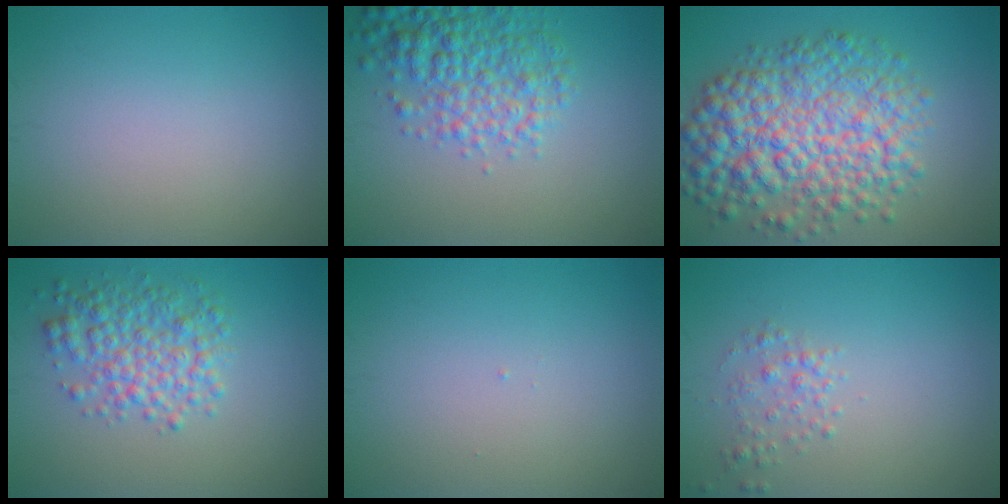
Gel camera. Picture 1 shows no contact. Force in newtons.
{"total": 5.3, "press": 5.3, "slide": 0.1}
{"total": 10.0, "press": 10.0, "slide": 0.2}
{"total": 4.5, "press": 4.5, "slide": 0.1}
{"total": 0.0}
{"total": 1.6, "press": 1.6, "slide": 0.1}